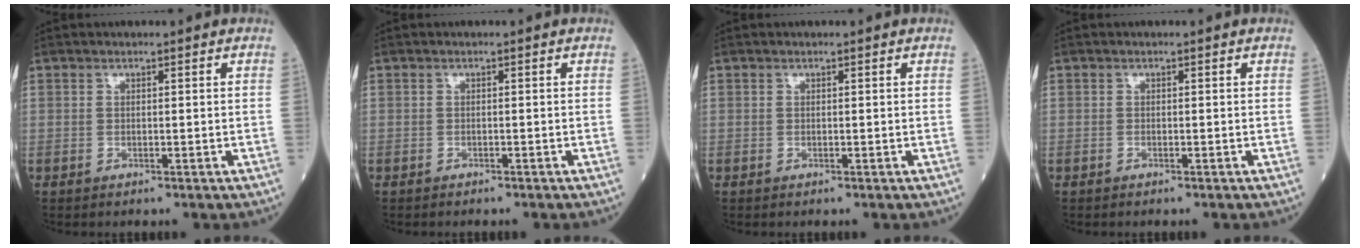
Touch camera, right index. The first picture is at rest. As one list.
[{"total": 0.8, "force": [-0.8, 0.3, 0.2], "torque": [-0.008, 0.000, -0.012]}, {"total": 0.0}, {"total": 0.0}]